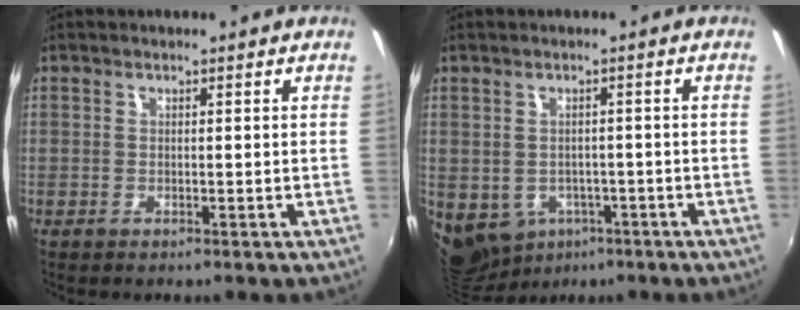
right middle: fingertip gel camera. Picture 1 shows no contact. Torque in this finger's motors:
{"motor_torque": [-0.12, -0.15, 0.00, 0.00]}